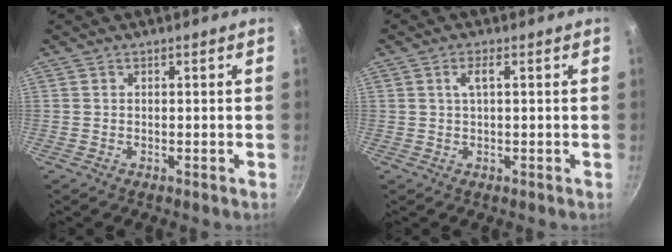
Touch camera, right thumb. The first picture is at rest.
{"total": 2.3, "force": [0.5, 0.6, 2.2], "torque": [-0.047, 0.006, 0.012]}